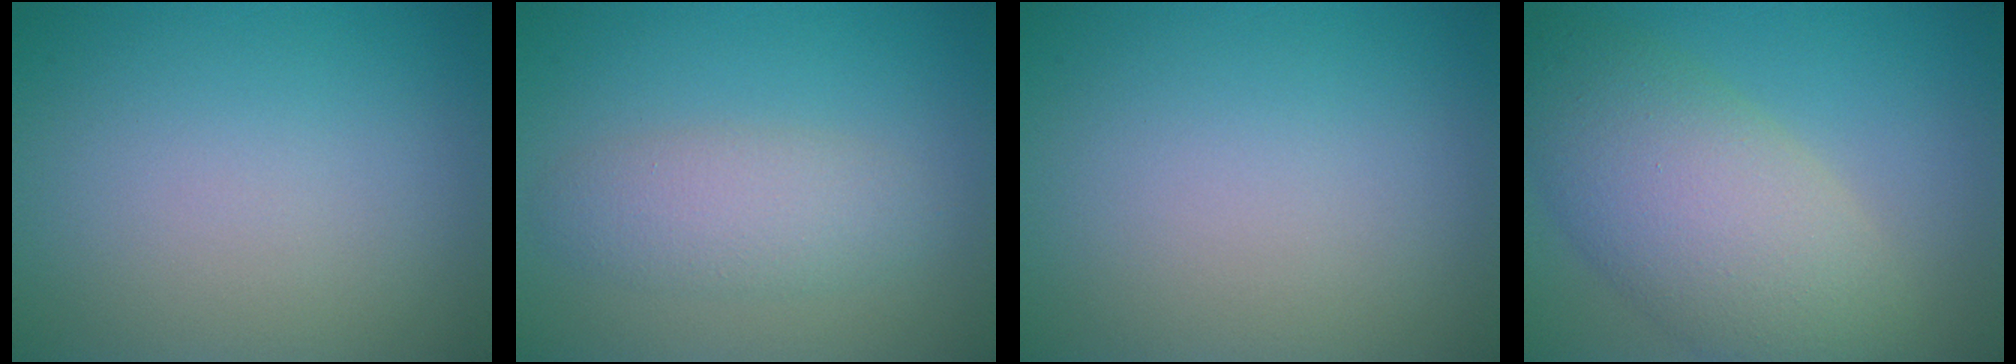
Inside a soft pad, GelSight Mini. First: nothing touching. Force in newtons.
{"total": 3.1, "press": 3.1, "slide": 0.0}
{"total": 0.0}
{"total": 8.6, "press": 8.6, "slide": 0.8}